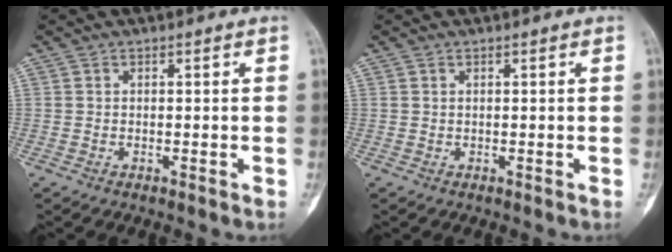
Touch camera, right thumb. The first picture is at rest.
{"total": 0.0}